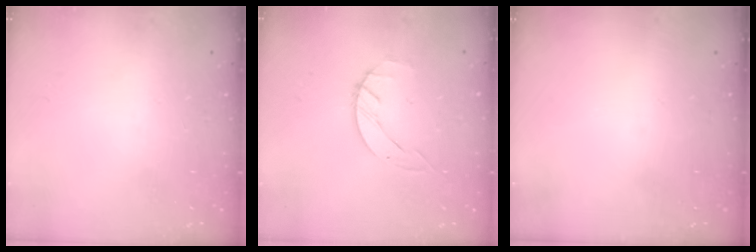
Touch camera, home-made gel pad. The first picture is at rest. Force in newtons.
{"total": 2.0, "press": 2.0, "slide": 0.3}
{"total": 0.0}